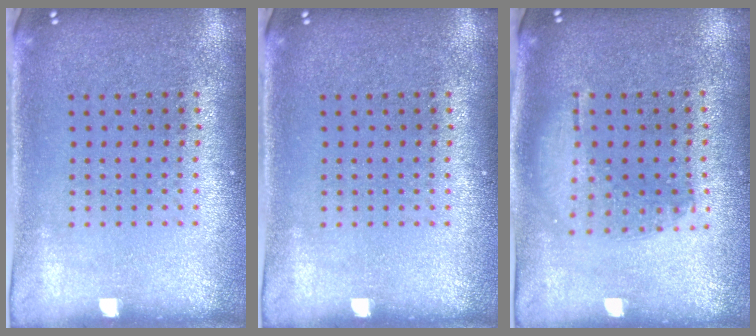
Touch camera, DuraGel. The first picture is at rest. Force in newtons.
{"total": 0.0}
{"total": 1.2, "press": 1.1, "slide": 0.5}